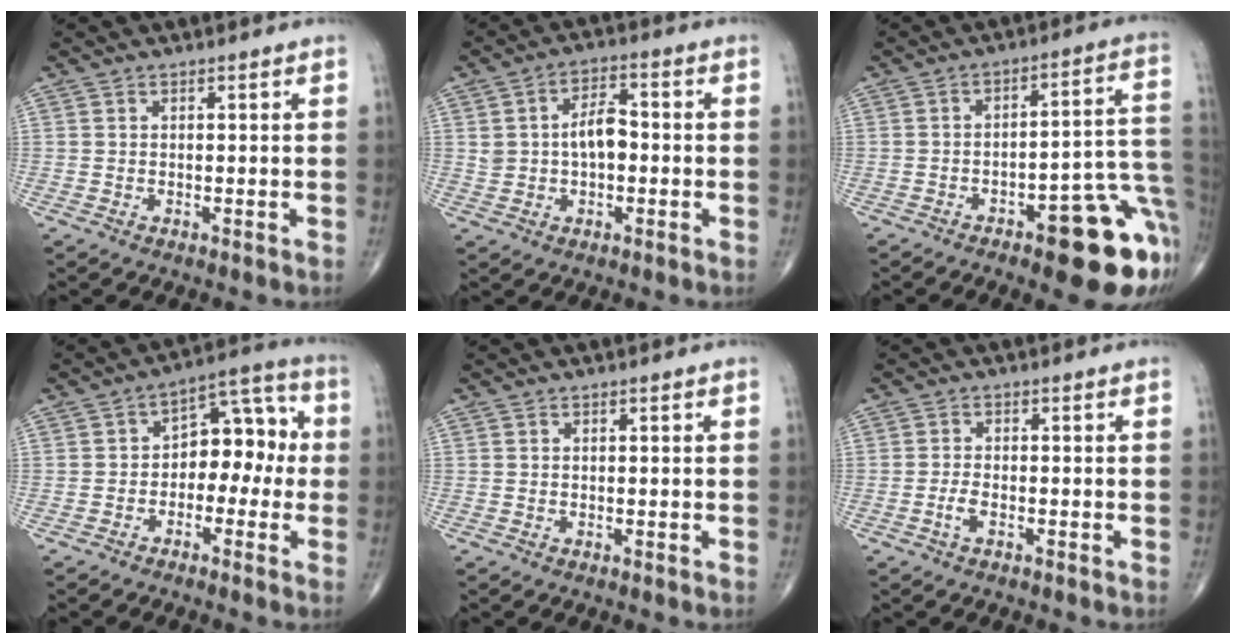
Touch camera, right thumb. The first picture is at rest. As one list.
[{"total": 7.5, "force": [0.0, 4.6, 5.9], "torque": [-0.093, 0.020, -0.002]}, {"total": 17.1, "force": [-7.6, 5.6, 14.2], "torque": [-0.104, 0.060, -0.091]}, {"total": 10.0, "force": [-1.0, 6.5, 7.6], "torque": [-0.063, 0.045, -0.030]}, {"total": 0.0}, {"total": 2.1, "force": [-1.1, 0.8, 1.6], "torque": [-0.037, 0.008, -0.023]}]